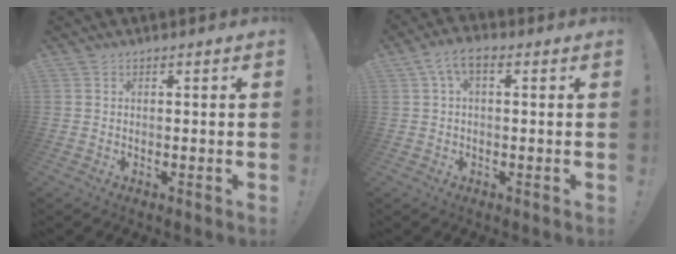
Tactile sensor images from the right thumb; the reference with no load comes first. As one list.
[{"total": 5.0, "force": [0.9, 2.2, 4.3], "torque": [-0.080, 0.006, 0.020]}]